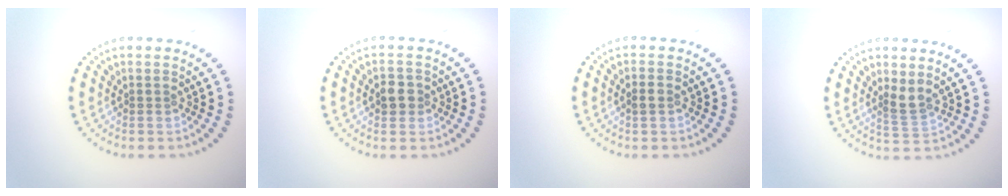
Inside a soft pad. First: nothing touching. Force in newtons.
{"total": 2.0, "press": 1.9, "slide": 0.4}
{"total": 1.3, "press": 1.3, "slide": 0.0}
{"total": 2.1, "press": 1.6, "slide": 1.4}